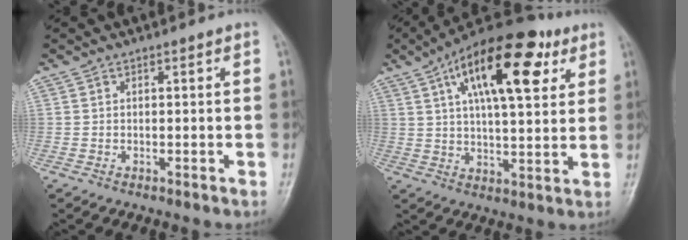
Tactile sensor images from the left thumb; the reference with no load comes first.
{"total": 20.4, "force": [8.7, 8.4, 16.5], "torque": [-0.240, -0.006, 0.134]}